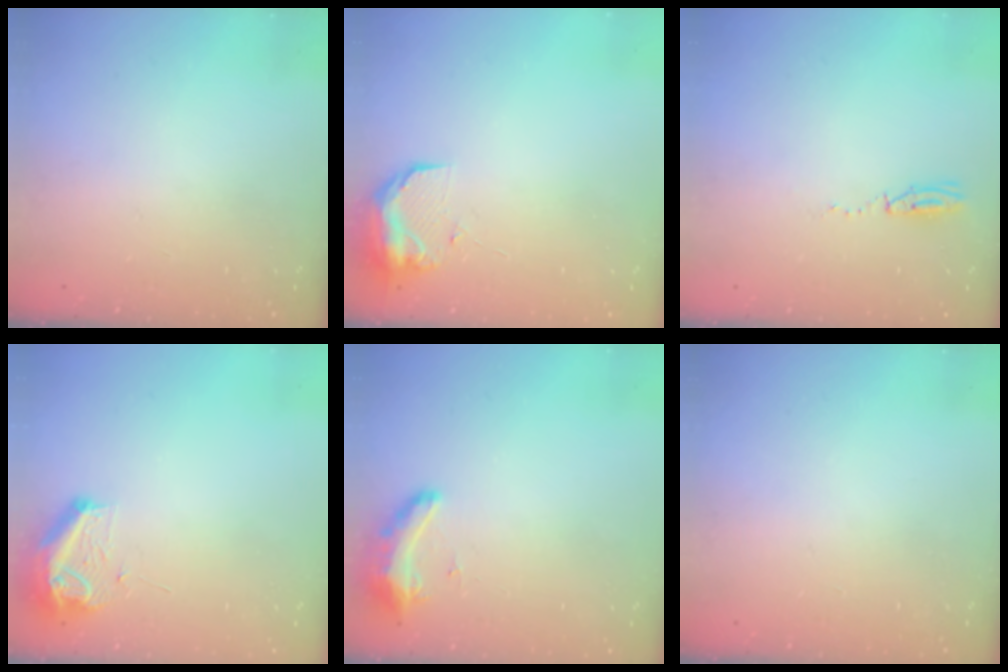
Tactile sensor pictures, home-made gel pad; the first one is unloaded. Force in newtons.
{"total": 9.3, "press": 9.2, "slide": 0.7}
{"total": 3.5, "press": 2.8, "slide": 2.1}
{"total": 8.7, "press": 8.6, "slide": 1.0}
{"total": 8.7, "press": 8.5, "slide": 1.6}
{"total": 0.0}